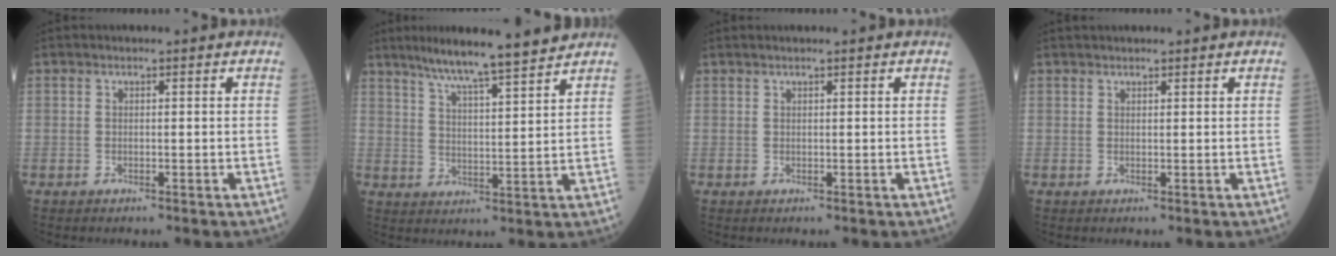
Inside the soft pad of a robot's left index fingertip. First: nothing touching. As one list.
[{"total": 11.5, "force": [10.1, -0.1, 5.6], "torque": [-0.093, 0.010, 0.155]}, {"total": 0.8, "force": [0.8, 0.0, 0.3], "torque": [-0.006, 0.014, 0.018]}, {"total": 2.2, "force": [2.0, 0.5, 0.7], "torque": [-0.007, 0.029, 0.032]}]